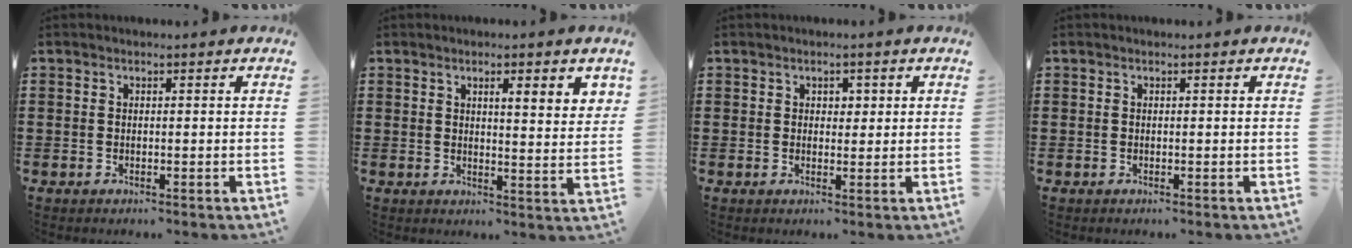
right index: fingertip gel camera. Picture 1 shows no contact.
{"total": 3.0, "force": [1.6, 0.2, 2.5], "torque": [-0.043, -0.002, 0.025]}
{"total": 1.4, "force": [0.6, 1.1, 0.7], "torque": [-0.009, 0.004, 0.007]}
{"total": 0.0}